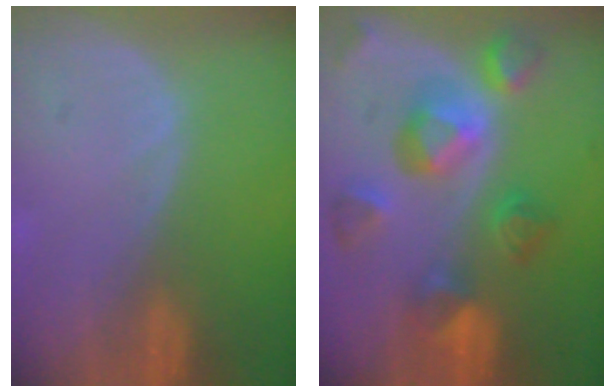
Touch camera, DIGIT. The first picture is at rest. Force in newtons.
{"total": 10.3, "press": 9.1, "slide": 4.7}